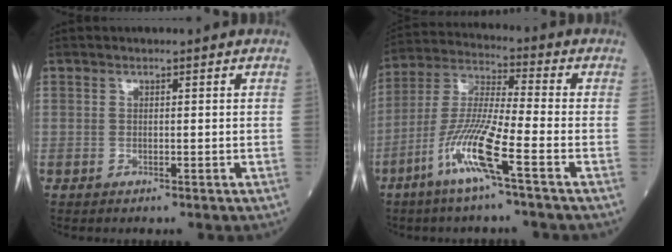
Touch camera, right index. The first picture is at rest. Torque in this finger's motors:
{"motor_torque": [0.37, -0.31, 0.33, 0.21]}